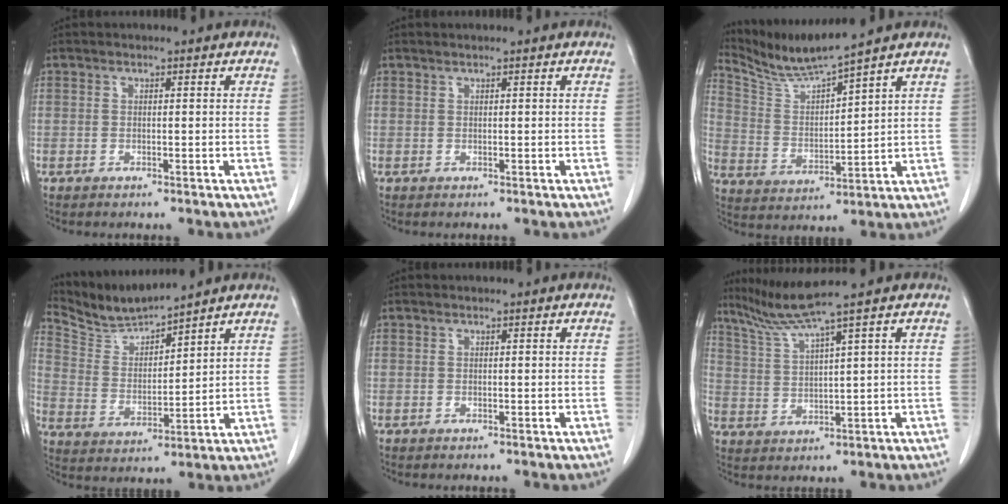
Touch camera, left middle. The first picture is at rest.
{"total": 0.0}
{"total": 7.9, "force": [7.4, -1.8, 2.1], "torque": [-0.054, -0.013, 0.155]}
{"total": 6.0, "force": [5.9, -0.8, -0.4], "torque": [-0.007, -0.003, 0.132]}
{"total": 0.0}
{"total": 6.0, "force": [4.8, -2.5, 2.5], "torque": [-0.059, -0.010, 0.103]}